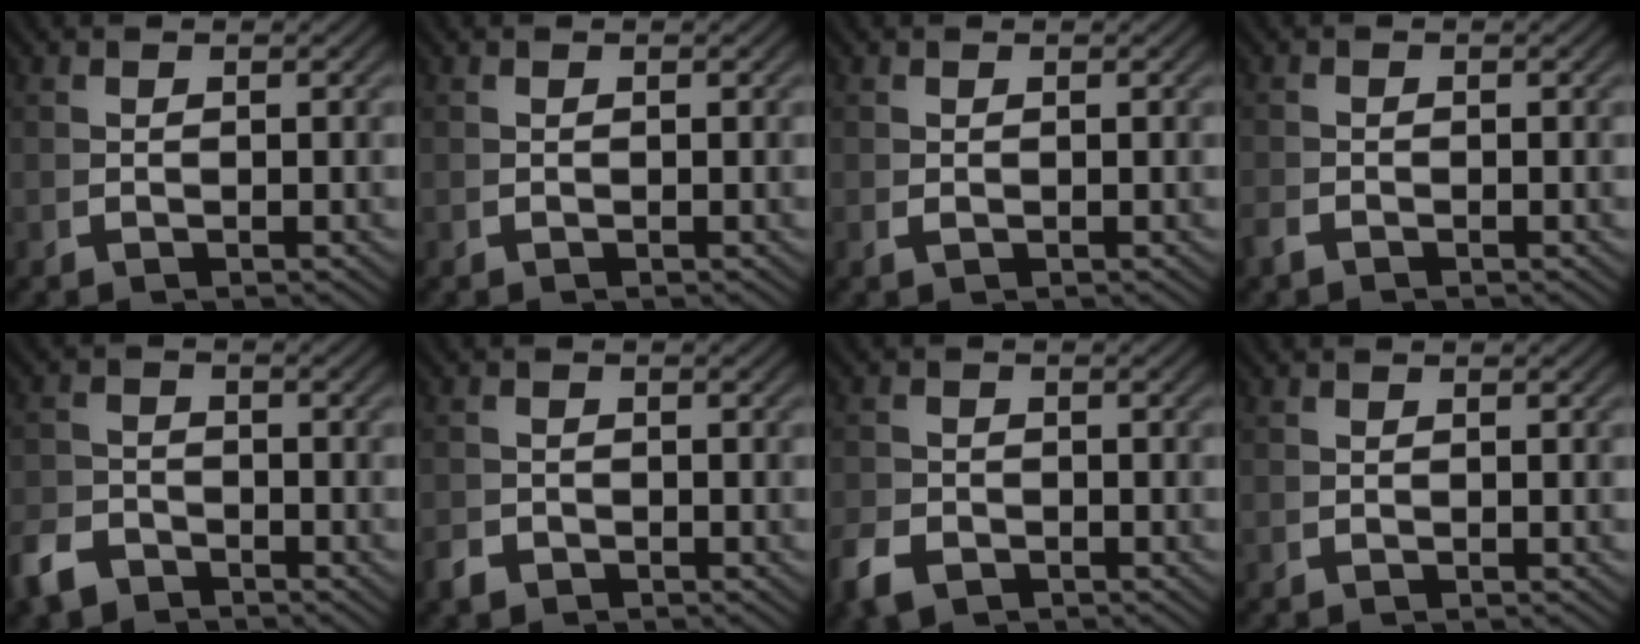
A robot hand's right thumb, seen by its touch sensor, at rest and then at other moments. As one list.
[{"total": 0.0}, {"total": 0.0}, {"total": 0.7, "force": [-0.7, 0.0, 0.0], "torque": [0.003, -0.003, -0.014]}, {"total": 3.3, "force": [-2.9, 1.4, 0.5], "torque": [-0.001, -0.011, -0.049]}, {"total": 1.4, "force": [-1.2, 0.6, 0.0], "torque": [0.002, -0.007, -0.020]}, {"total": 2.4, "force": [-1.8, 1.4, 0.8], "torque": [-0.014, -0.010, -0.027]}, {"total": 0.0}]